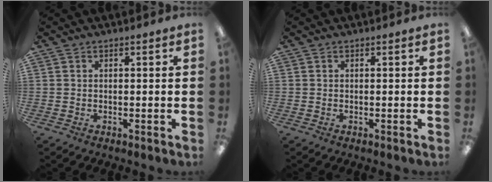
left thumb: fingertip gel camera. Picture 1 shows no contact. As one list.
[{"total": 0.0}]